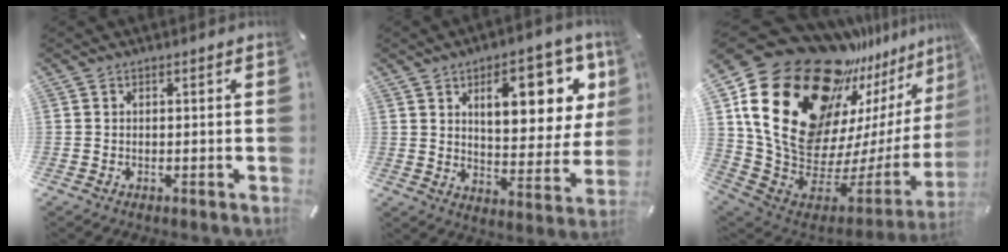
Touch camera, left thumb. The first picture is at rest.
{"total": 17.6, "force": [8.5, 8.4, 13.0], "torque": [-0.172, -0.033, 0.133]}
{"total": 33.1, "force": [15.9, 20.7, 20.4], "torque": [-0.330, -0.160, 0.332]}